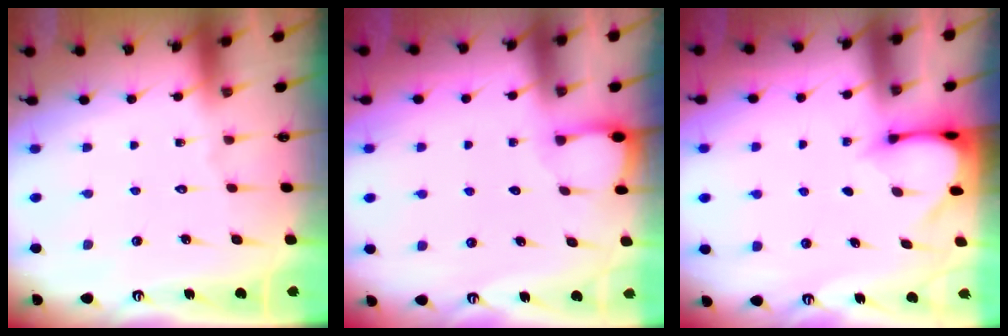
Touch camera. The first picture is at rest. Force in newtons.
{"total": 2.0, "press": 1.9, "slide": 0.3}
{"total": 3.2, "press": 3.2, "slide": 0.3}